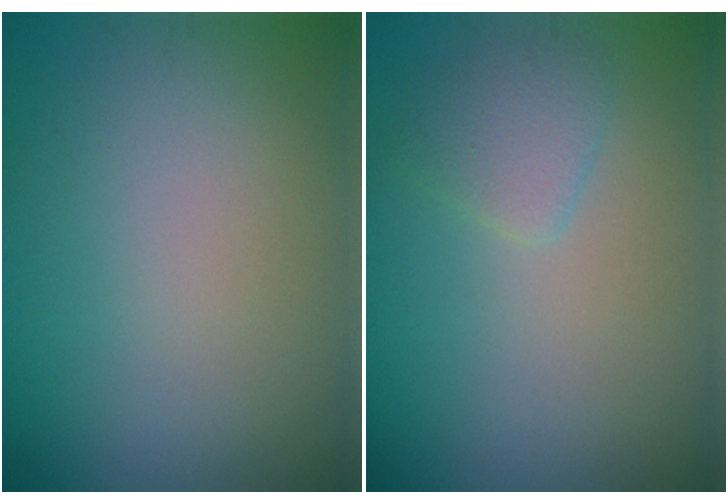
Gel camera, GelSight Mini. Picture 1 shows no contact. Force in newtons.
{"total": 1.7, "press": 1.7, "slide": 0.2}